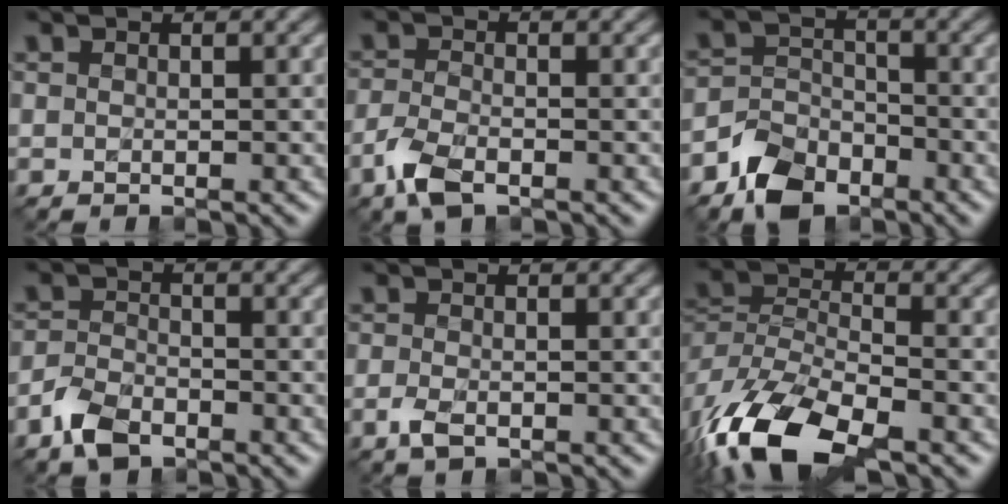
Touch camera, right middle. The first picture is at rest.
{"total": 3.4, "force": [-2.1, 1.5, 2.2], "torque": [-0.056, -0.006, -0.051]}
{"total": 5.5, "force": [-3.8, 3.3, 2.2], "torque": [-0.044, -0.001, -0.078]}
{"total": 3.6, "force": [-2.5, 1.9, 1.8], "torque": [-0.035, 0.000, -0.058]}
{"total": 1.7, "force": [-0.8, 0.8, 1.3], "torque": [-0.031, -0.006, -0.019]}
{"total": 11.7, "force": [-7.3, 5.1, 7.5], "torque": [-0.159, -0.020, -0.138]}